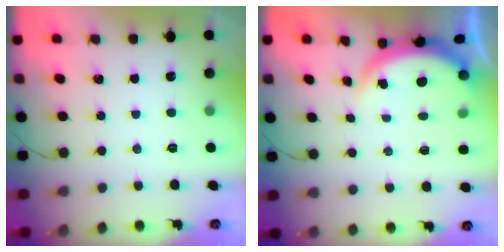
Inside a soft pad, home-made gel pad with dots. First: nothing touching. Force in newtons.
{"total": 3.7, "press": 3.6, "slide": 0.6}